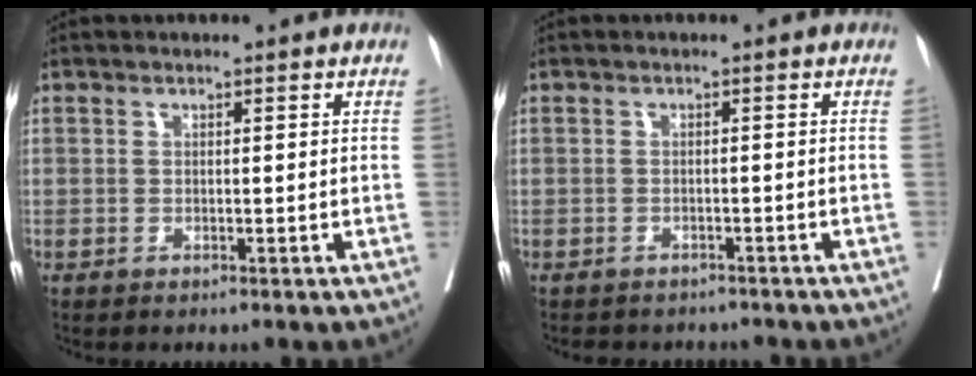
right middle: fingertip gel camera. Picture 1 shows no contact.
{"total": 5.7, "force": [-5.2, 2.0, 1.0], "torque": [-0.009, 0.002, -0.061]}